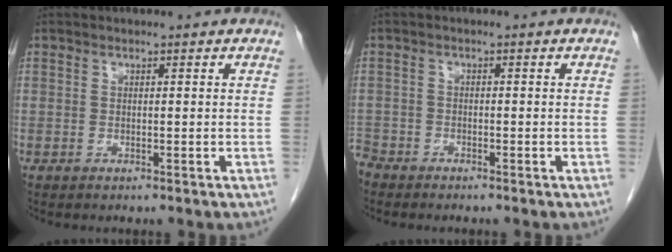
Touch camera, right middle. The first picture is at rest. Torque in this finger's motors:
{"motor_torque": [-0.03, 0.14, -0.01, -0.02]}